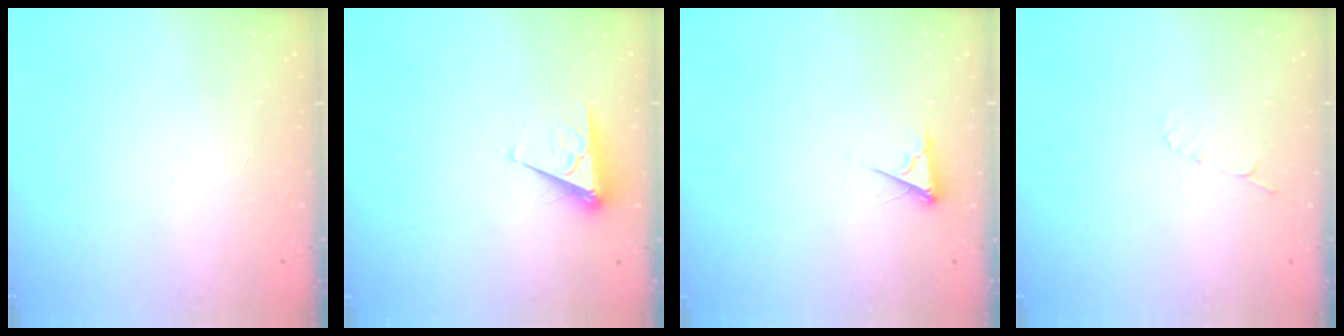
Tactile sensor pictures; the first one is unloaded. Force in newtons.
{"total": 6.2, "press": 6.2, "slide": 0.5}
{"total": 4.1, "press": 4.0, "slide": 0.5}
{"total": 3.5, "press": 3.4, "slide": 0.4}